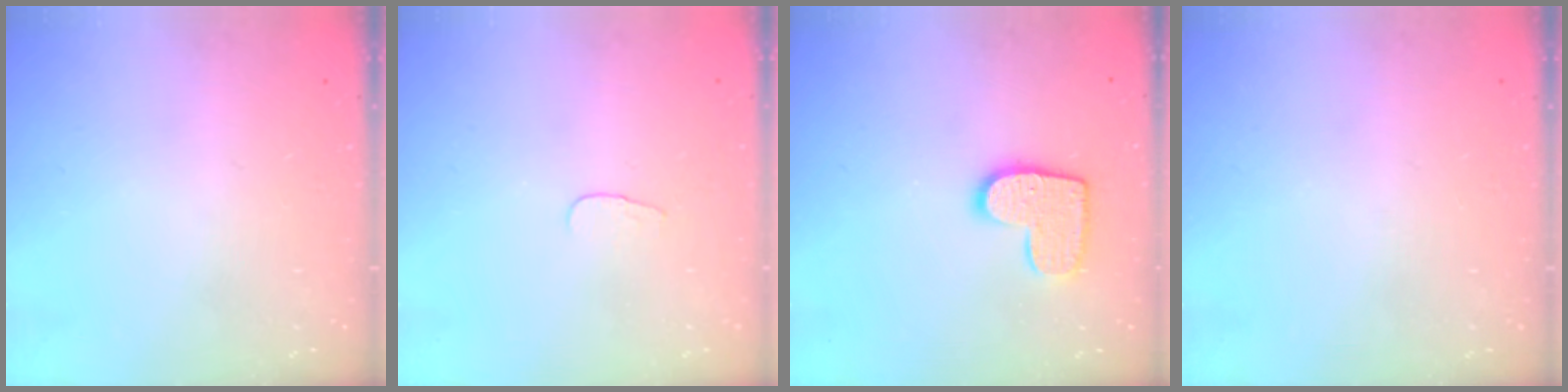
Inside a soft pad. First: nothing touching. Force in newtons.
{"total": 2.8, "press": 2.8, "slide": 0.3}
{"total": 11.2, "press": 11.2, "slide": 0.6}
{"total": 0.0}